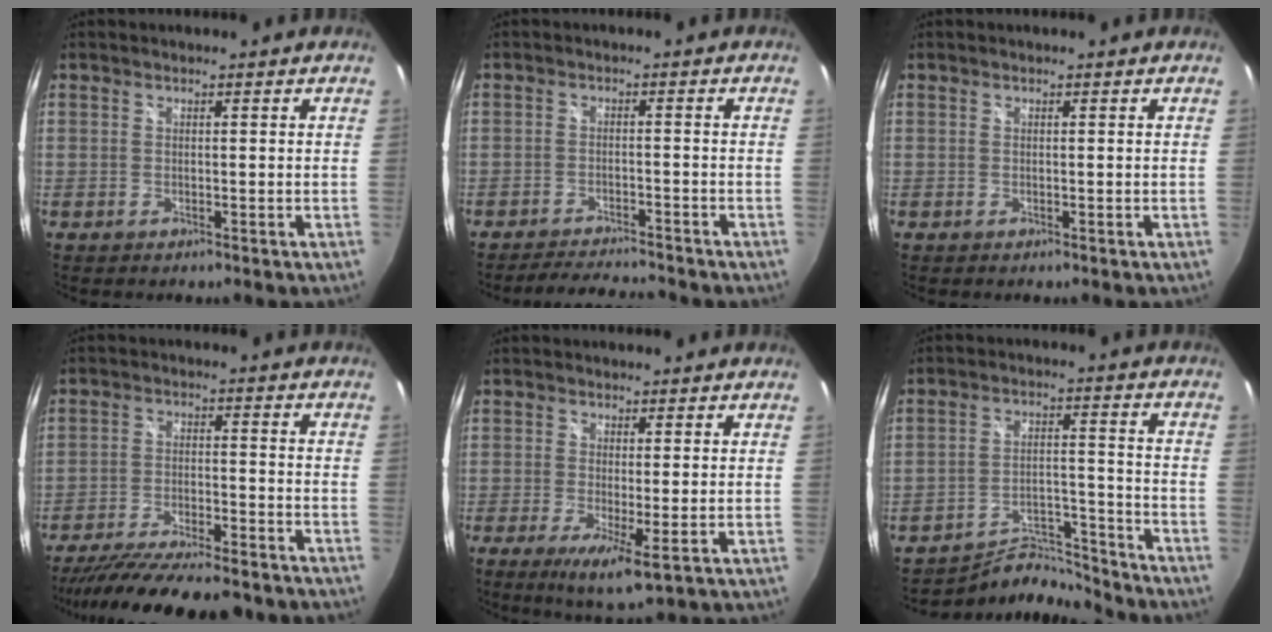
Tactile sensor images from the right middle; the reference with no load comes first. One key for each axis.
{"total": 7.1, "fx": -6.8, "fy": 0.5, "fz": 2.0, "tx": -0.053, "ty": 0.002, "tz": -0.104}
{"total": 0.0}
{"total": 18.5, "fx": -16.1, "fy": 2.8, "fz": 8.7, "tx": -0.171, "ty": -0.034, "tz": -0.246}
{"total": 5.7, "fx": -1.4, "fy": 0.7, "fz": 5.5, "tx": -0.106, "ty": -0.019, "tz": -0.023}
{"total": 8.9, "fx": -8.8, "fy": 1.2, "fz": 0.7, "tx": -0.022, "ty": 0.019, "tz": -0.143}